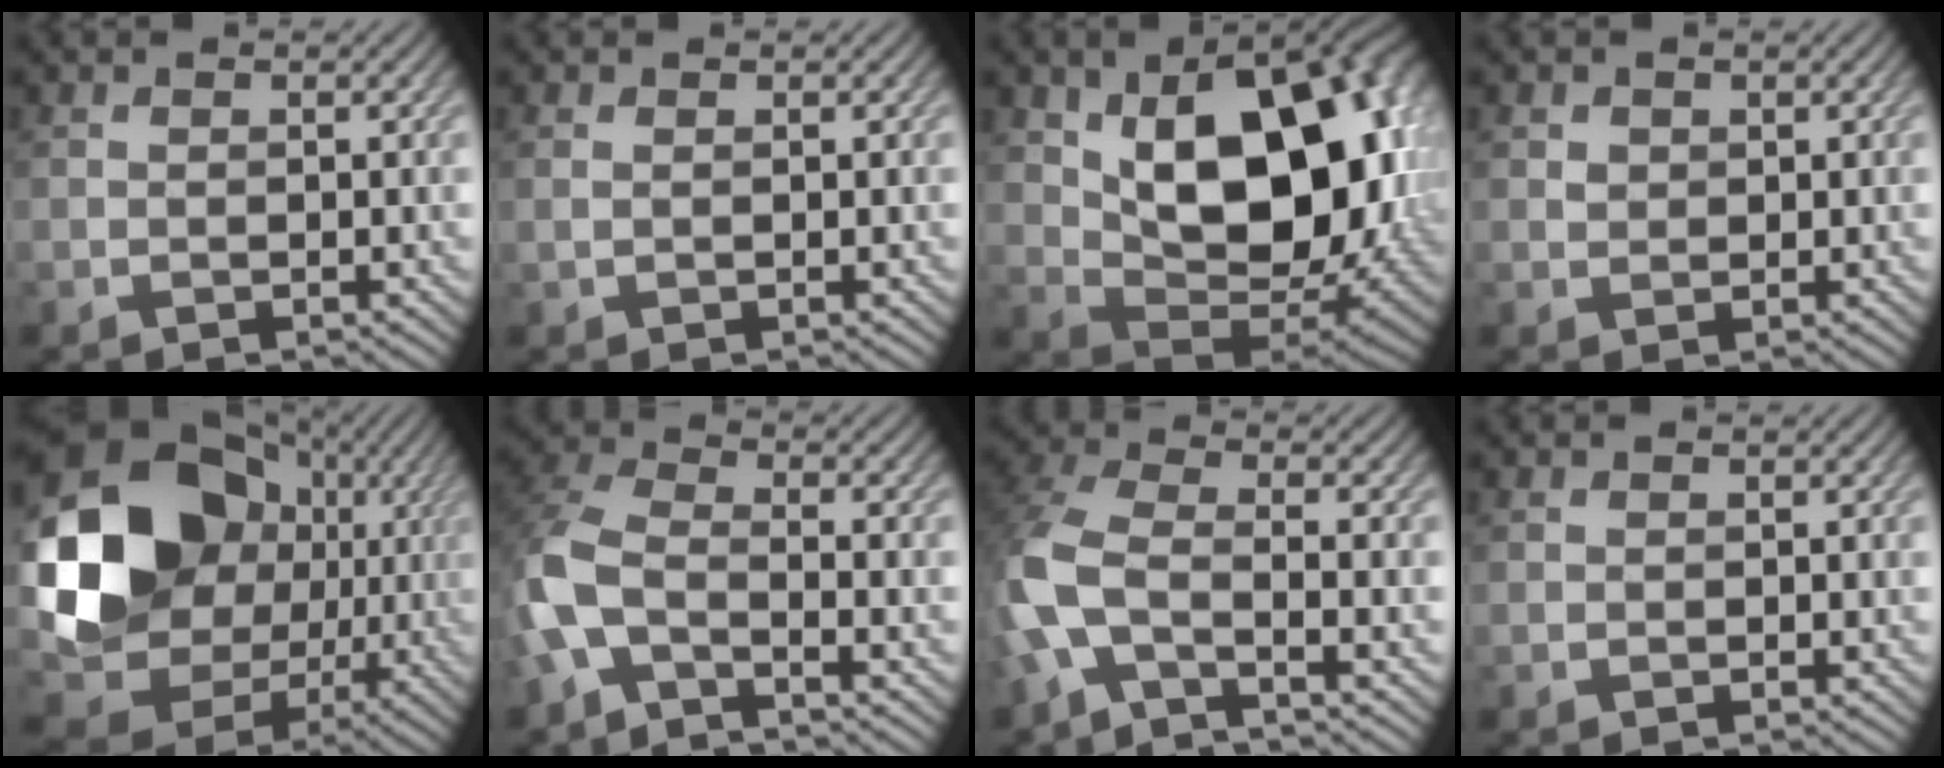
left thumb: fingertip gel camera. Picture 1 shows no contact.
{"total": 0.6, "force": [0.2, 0.1, 0.5], "torque": [-0.013, 0.002, 0.003]}
{"total": 17.7, "force": [3.7, 10.5, 13.7], "torque": [-0.190, -0.015, 0.072]}
{"total": 1.1, "force": [0.5, 1.0, 0.3], "torque": [-0.007, -0.002, 0.008]}
{"total": 18.6, "force": [2.2, 15.4, 10.2], "torque": [-0.224, -0.014, 0.050]}
{"total": 6.8, "force": [-3.1, 3.1, 5.2], "torque": [-0.128, -0.002, -0.082]}
{"total": 7.6, "force": [-2.9, 2.9, 6.4], "torque": [-0.154, -0.001, -0.082]}
{"total": 0.0}